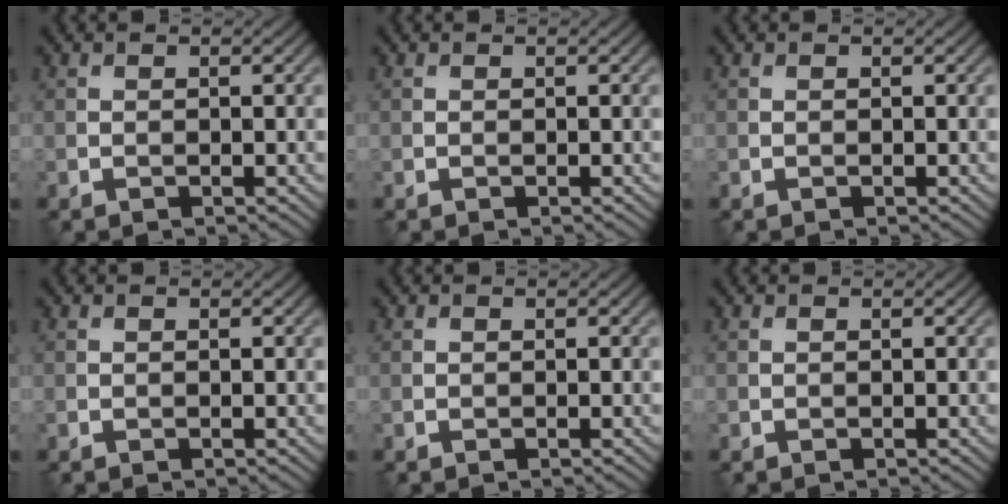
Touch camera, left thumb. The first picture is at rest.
{"total": 0.0}
{"total": 0.0}
{"total": 0.0}
{"total": 0.0}
{"total": 0.0}